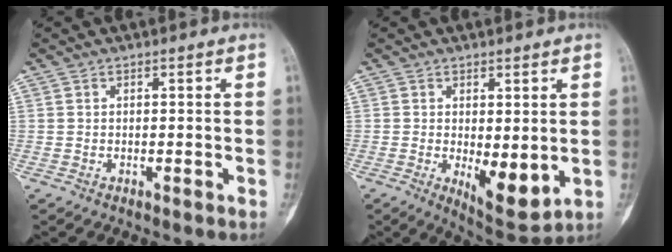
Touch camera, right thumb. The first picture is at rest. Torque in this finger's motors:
{"motor_torque": [-0.39, 0.83, 0.37, 0.56, 0.01]}